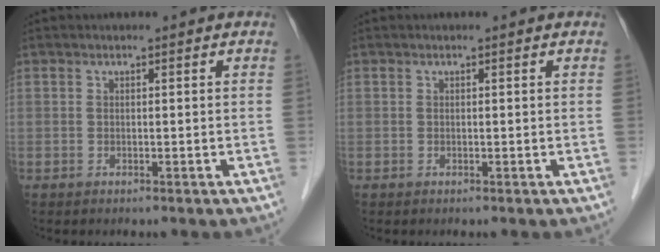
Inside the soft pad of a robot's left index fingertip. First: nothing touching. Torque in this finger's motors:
{"motor_torque": [-0.19, 0.19, -0.01, 0.00]}